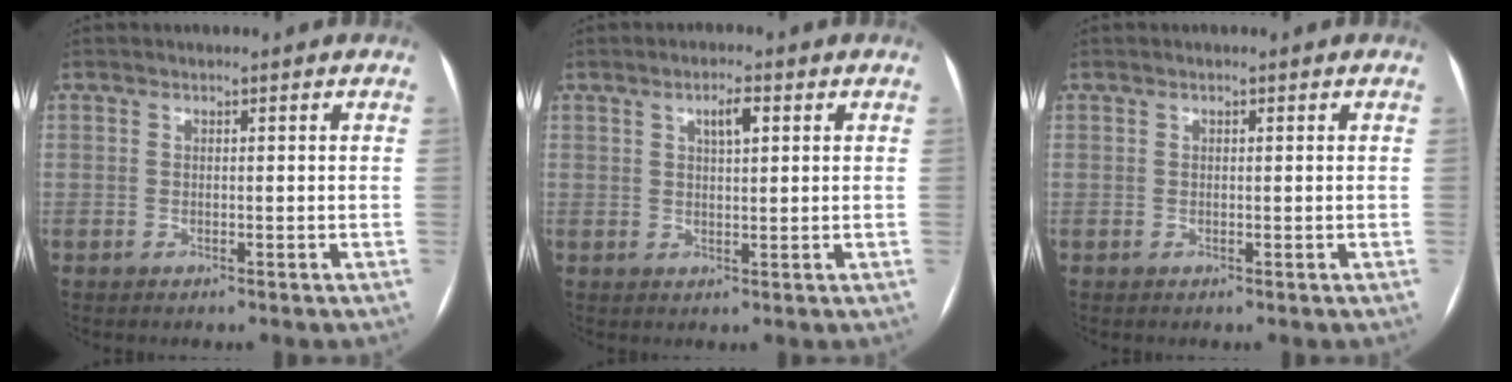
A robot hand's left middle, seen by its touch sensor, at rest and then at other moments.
{"total": 3.2, "force": [1.3, 0.8, 2.8], "torque": [-0.048, 0.003, 0.022]}
{"total": 0.0}